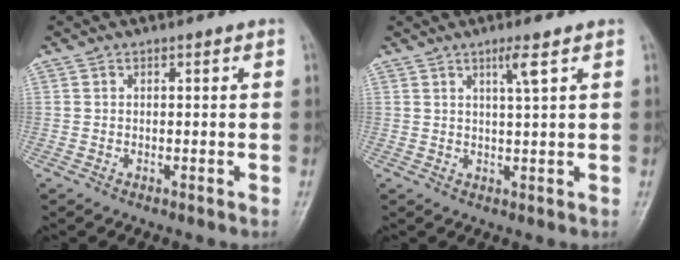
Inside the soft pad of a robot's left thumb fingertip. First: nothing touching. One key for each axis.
{"total": 3.4, "fx": 1.9, "fy": -0.2, "fz": 2.8, "tx": -0.057, "ty": -0.011, "tz": 0.038}